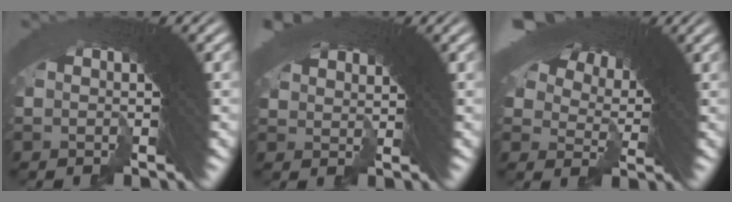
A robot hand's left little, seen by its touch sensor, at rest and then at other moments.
{"total": 0.8, "force": [0.8, 0.1, 0.0], "torque": [0.015, -0.016, 0.025]}
{"total": 5.4, "force": [2.7, 3.5, 3.1], "torque": [-0.049, -0.006, 0.050]}